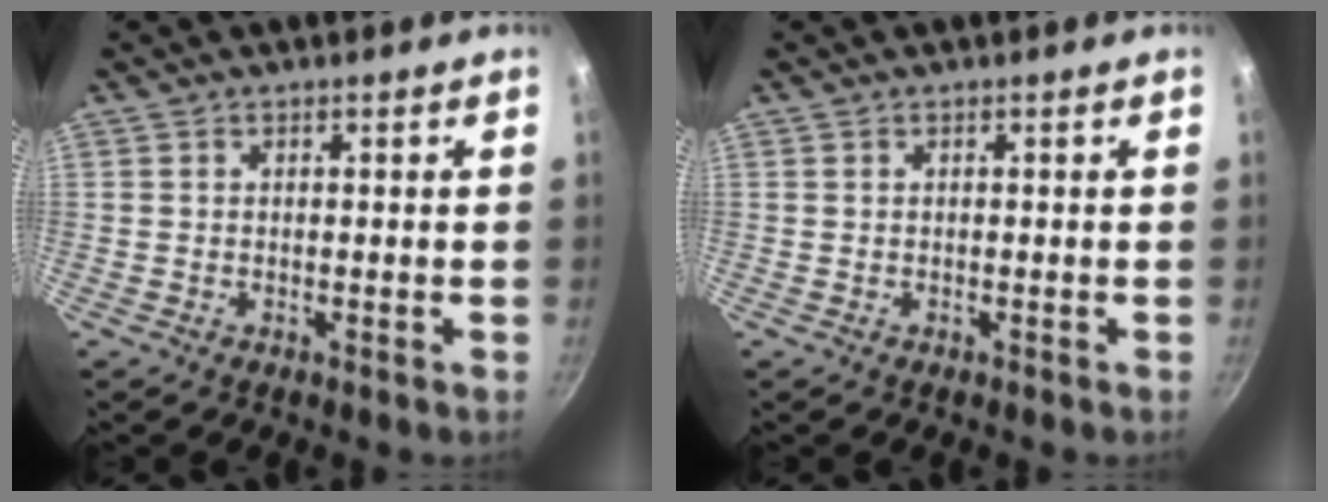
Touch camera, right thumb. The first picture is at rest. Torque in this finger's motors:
{"motor_torque": [-0.52, 0.00, -0.12, 0.12, 0.00]}